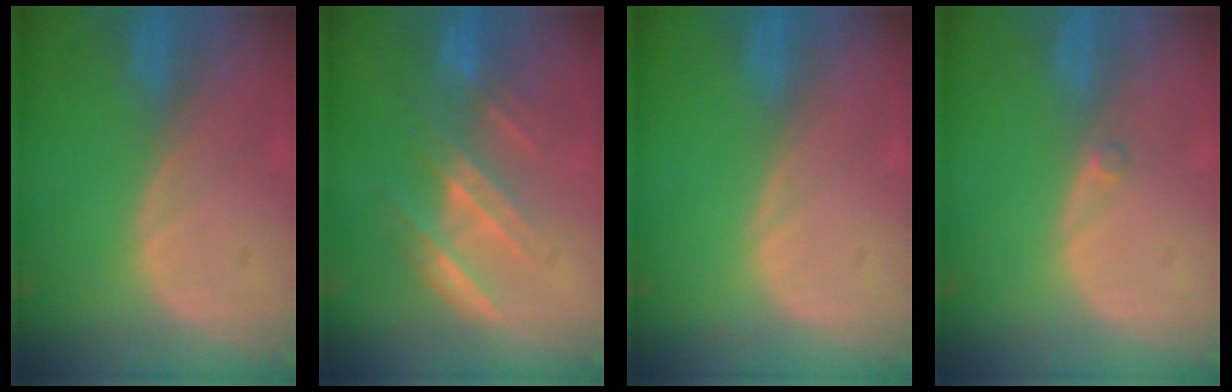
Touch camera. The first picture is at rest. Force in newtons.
{"total": 7.1, "press": 6.5, "slide": 3.0}
{"total": 0.0}
{"total": 0.6, "press": 0.6, "slide": 0.1}